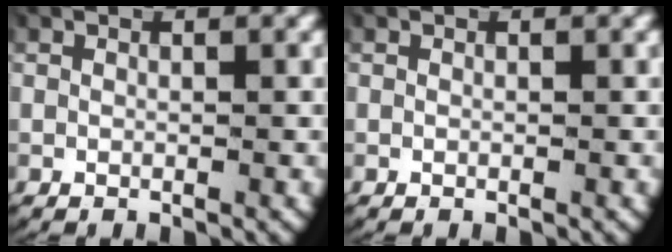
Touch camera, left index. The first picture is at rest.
{"total": 0.0}